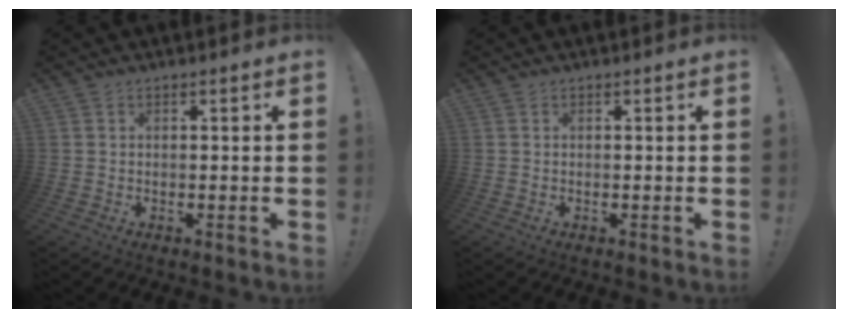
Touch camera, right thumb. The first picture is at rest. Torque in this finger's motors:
{"motor_torque": [-0.16, -0.03, -0.17, 0.10, 0.03]}